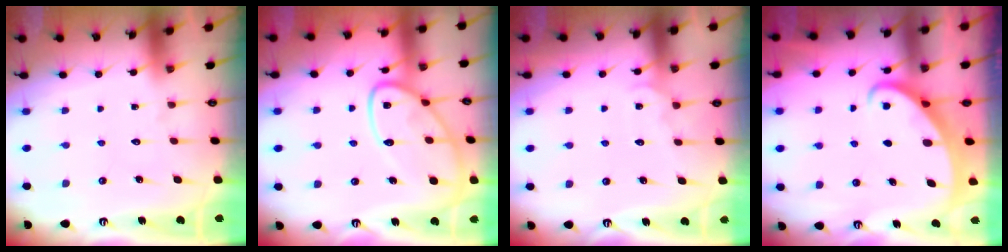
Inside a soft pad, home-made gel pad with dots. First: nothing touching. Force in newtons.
{"total": 14.1, "press": 14.1, "slide": 0.9}
{"total": 5.3, "press": 5.3, "slide": 0.5}
{"total": 2.5, "press": 2.5, "slide": 0.3}